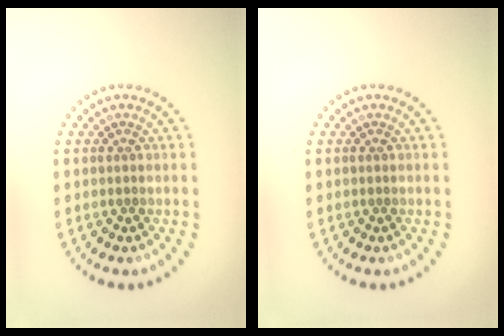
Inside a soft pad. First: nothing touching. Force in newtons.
{"total": 0.0}